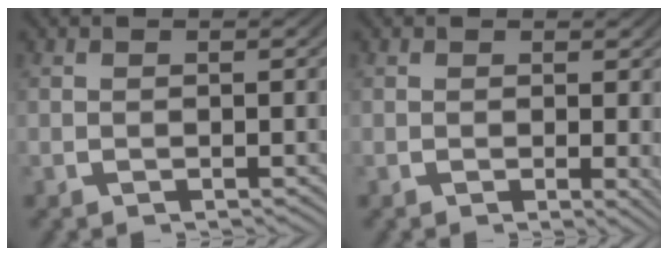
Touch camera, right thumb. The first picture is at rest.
{"total": 1.4, "force": [0.2, 0.4, 1.3], "torque": [-0.010, -0.004, 0.002]}